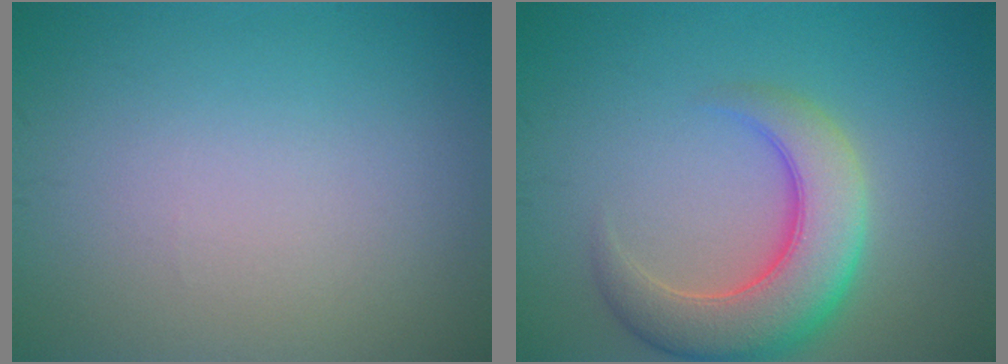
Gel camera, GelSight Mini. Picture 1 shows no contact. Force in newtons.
{"total": 7.0, "press": 7.0, "slide": 0.5}